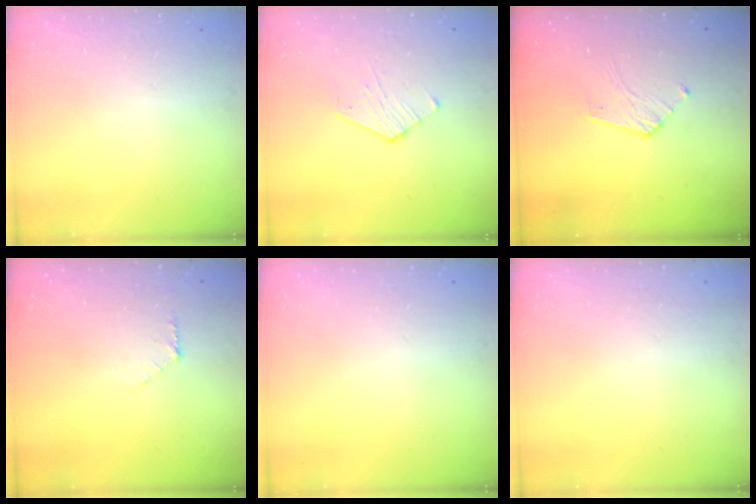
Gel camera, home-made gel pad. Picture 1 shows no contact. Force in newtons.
{"total": 4.3, "press": 4.3, "slide": 0.4}
{"total": 6.0, "press": 5.9, "slide": 0.4}
{"total": 4.4, "press": 4.4, "slide": 0.4}
{"total": 0.0}
{"total": 0.0}